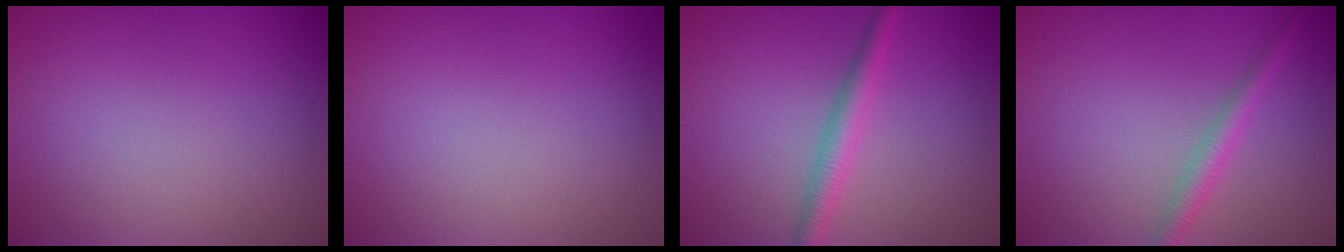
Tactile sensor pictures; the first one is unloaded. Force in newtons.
{"total": 0.0}
{"total": 2.6, "press": 2.6, "slide": 0.0}
{"total": 2.1, "press": 2.1, "slide": 0.1}